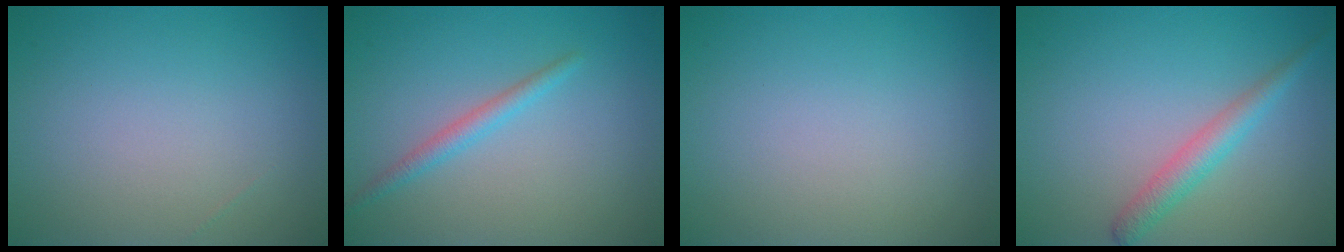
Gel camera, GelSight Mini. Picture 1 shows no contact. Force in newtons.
{"total": 1.7, "press": 1.7, "slide": 0.1}
{"total": 0.0}
{"total": 2.5, "press": 2.5, "slide": 0.1}